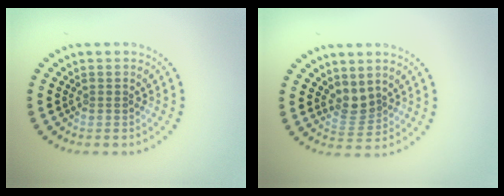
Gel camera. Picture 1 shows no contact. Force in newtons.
{"total": 2.1, "press": 1.6, "slide": 1.3}